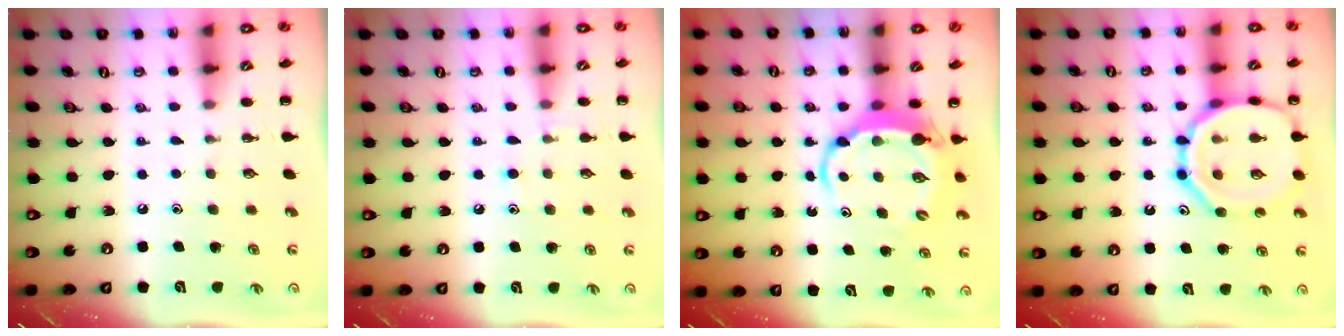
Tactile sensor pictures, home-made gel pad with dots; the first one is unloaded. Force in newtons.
{"total": 7.0, "press": 6.6, "slide": 2.4}
{"total": 6.7, "press": 6.6, "slide": 1.3}
{"total": 16.9, "press": 16.8, "slide": 1.7}